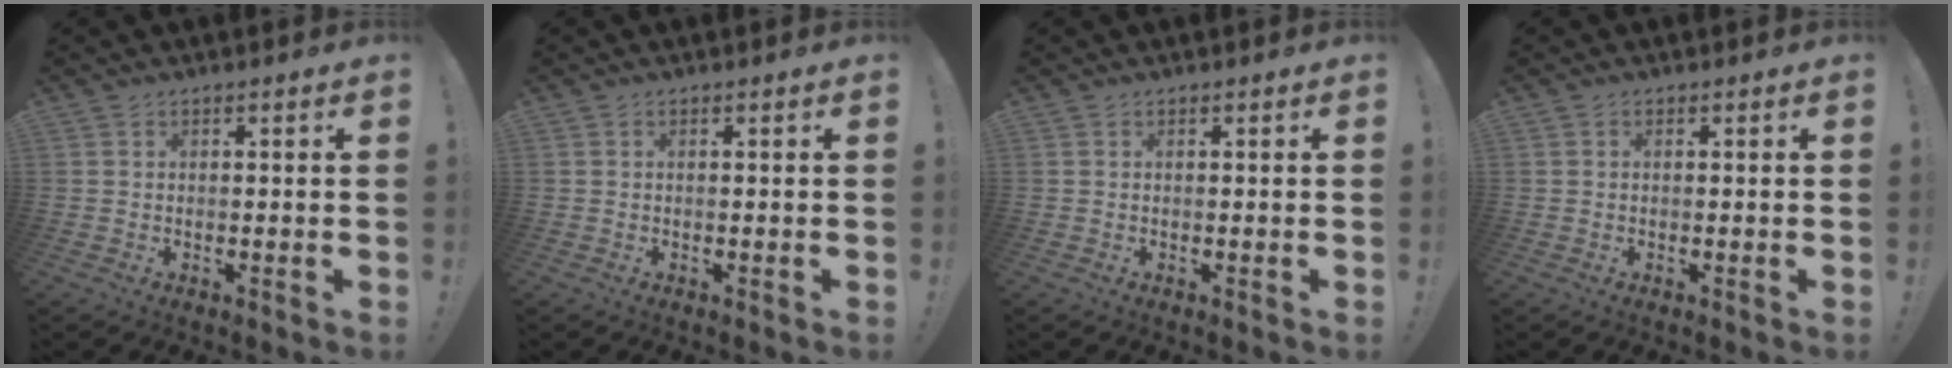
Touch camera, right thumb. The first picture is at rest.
{"total": 0.0}
{"total": 0.0}
{"total": 0.0}